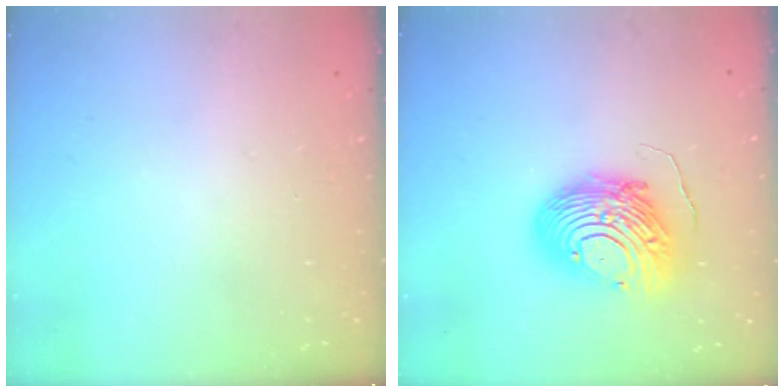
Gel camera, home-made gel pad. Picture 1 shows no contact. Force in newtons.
{"total": 15.1, "press": 15.1, "slide": 1.6}